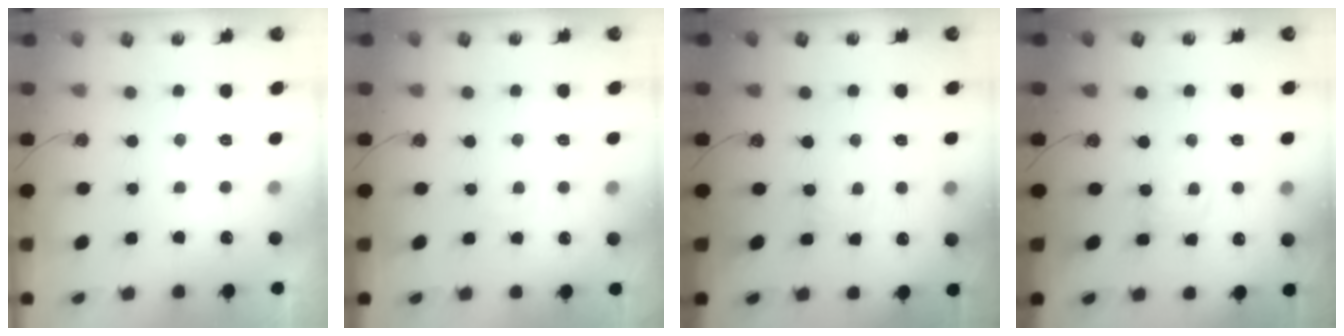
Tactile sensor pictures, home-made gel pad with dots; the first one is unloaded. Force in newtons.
{"total": 3.8, "press": 3.8, "slide": 0.3}
{"total": 0.6, "press": 0.6, "slide": 0.1}
{"total": 1.8, "press": 1.8, "slide": 0.2}